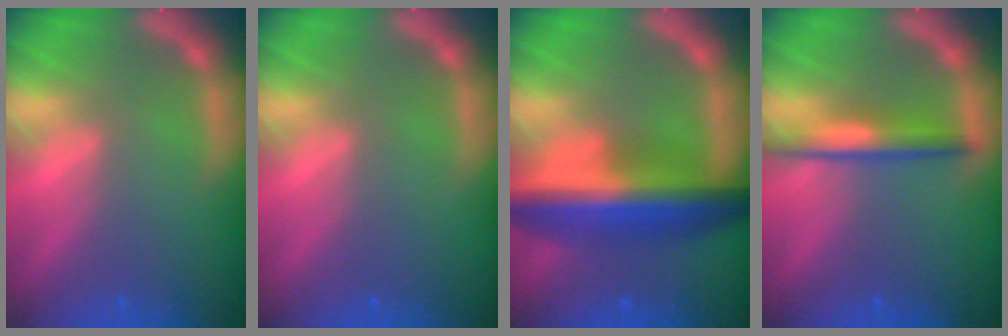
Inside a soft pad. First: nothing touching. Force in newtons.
{"total": 0.0}
{"total": 10.0}
{"total": 3.5}